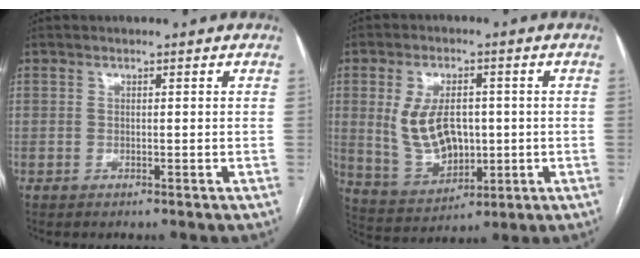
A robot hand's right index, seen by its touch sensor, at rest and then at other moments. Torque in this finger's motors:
{"motor_torque": [0.47, -0.03, 0.35, 0.09]}